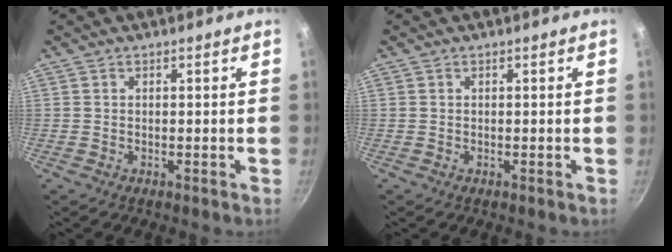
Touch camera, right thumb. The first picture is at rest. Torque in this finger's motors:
{"motor_torque": [-0.08, -0.08, 0.13, -0.06, 0.00]}